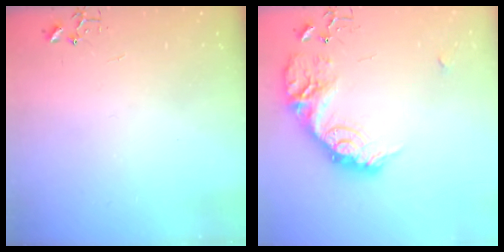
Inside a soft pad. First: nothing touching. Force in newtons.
{"total": 19.0, "press": 19.0, "slide": 0.4}